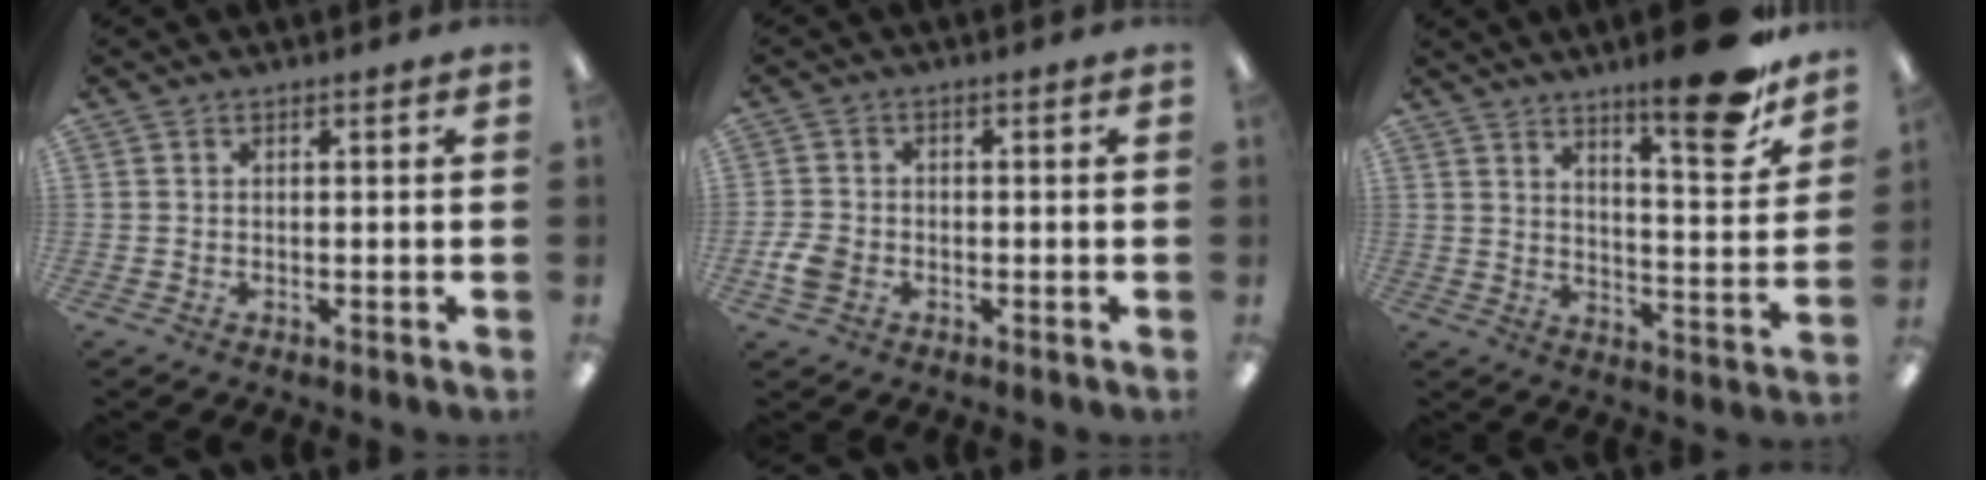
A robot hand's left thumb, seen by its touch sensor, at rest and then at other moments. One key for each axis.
{"total": 4.7, "fx": -1.7, "fy": 3.5, "fz": 2.6, "tx": -0.060, "ty": 0.005, "tz": -0.033}
{"total": 15.4, "fx": 11.5, "fy": 3.4, "fz": 9.7, "tx": -0.131, "ty": -0.083, "tz": 0.182}